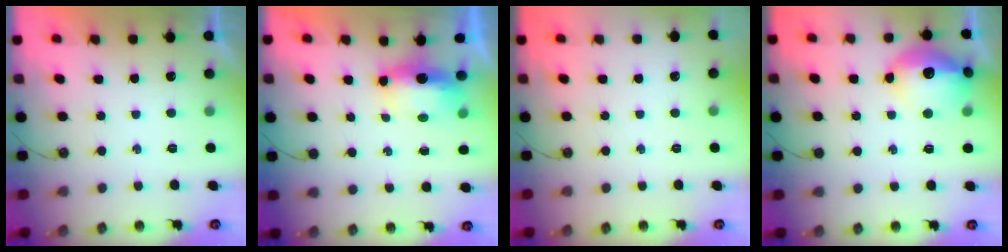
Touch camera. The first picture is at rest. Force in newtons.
{"total": 14.7, "press": 7.8, "slide": 12.5}
{"total": 0.0}
{"total": 15.8, "press": 15.8, "slide": 1.1}